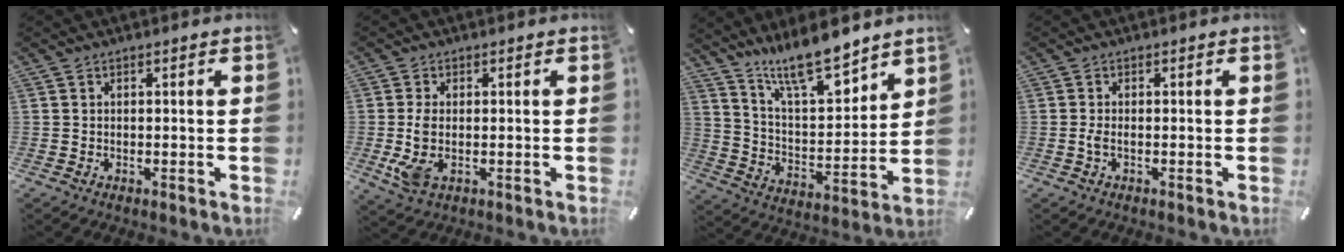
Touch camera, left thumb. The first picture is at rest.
{"total": 5.9, "force": [-0.4, 3.3, 4.9], "torque": [-0.111, -0.008, -0.011]}
{"total": 14.2, "force": [12.5, 3.4, 5.8], "torque": [-0.116, -0.088, 0.225]}
{"total": 1.7, "force": [-0.4, 0.4, 1.6], "torque": [-0.036, -0.007, -0.008]}